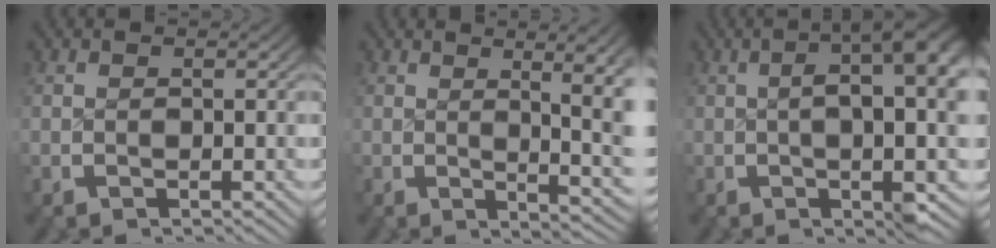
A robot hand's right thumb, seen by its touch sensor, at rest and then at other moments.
{"total": 6.3, "force": [-0.1, 2.4, 5.8], "torque": [-0.077, -0.012, 0.007]}
{"total": 9.6, "force": [1.1, 3.8, 8.8], "torque": [-0.103, 0.016, 0.004]}